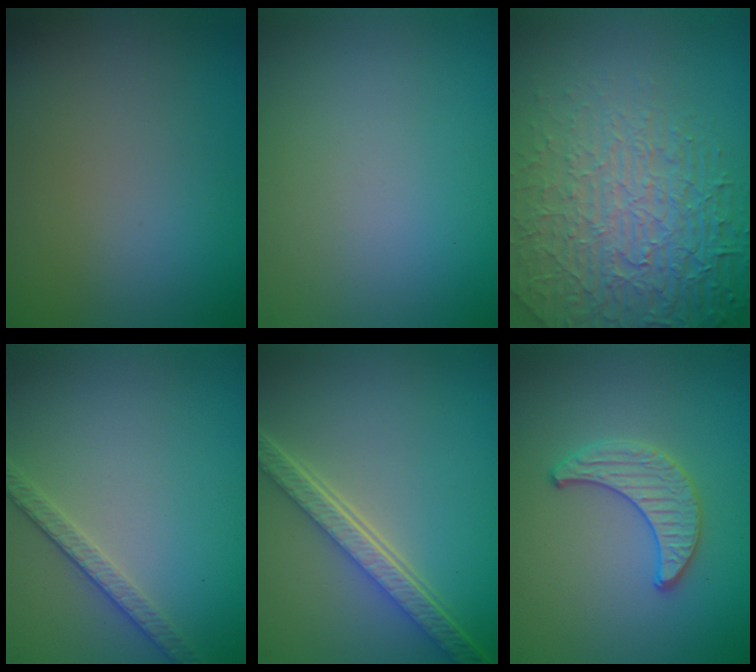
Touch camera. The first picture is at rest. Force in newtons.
{"total": 0.0}
{"total": 8.7, "press": 5.9, "slide": 6.4}
{"total": 2.5, "press": 2.2, "slide": 1.2}
{"total": 5.6, "press": 4.2, "slide": 3.8}
{"total": 2.0, "press": 2.0, "slide": 0.1}